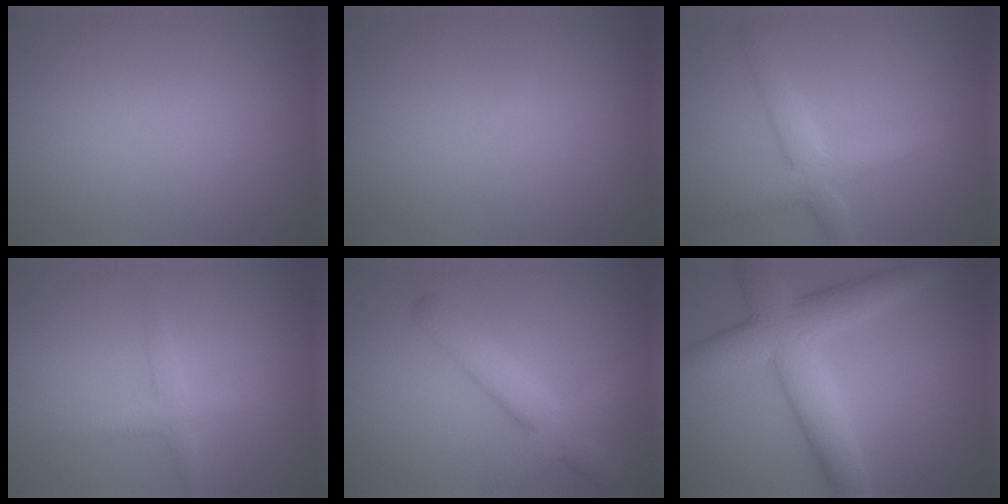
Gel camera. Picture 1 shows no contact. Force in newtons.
{"total": 0.0}
{"total": 3.5, "press": 3.5, "slide": 0.3}
{"total": 1.9, "press": 1.9, "slide": 0.1}
{"total": 4.6, "press": 4.6, "slide": 0.3}
{"total": 7.5, "press": 7.5, "slide": 0.2}